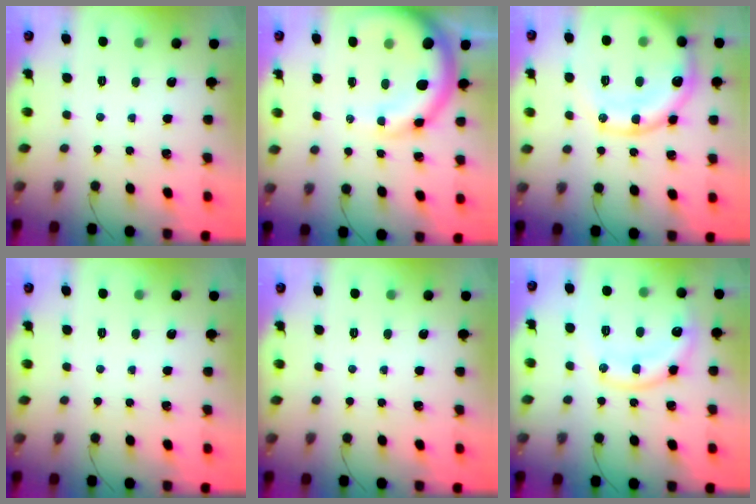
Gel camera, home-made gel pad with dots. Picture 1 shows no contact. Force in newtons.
{"total": 11.0, "press": 10.6, "slide": 2.9}
{"total": 18.8, "press": 18.6, "slide": 2.9}
{"total": 0.0}
{"total": 0.0}
{"total": 15.8, "press": 15.7, "slide": 1.1}